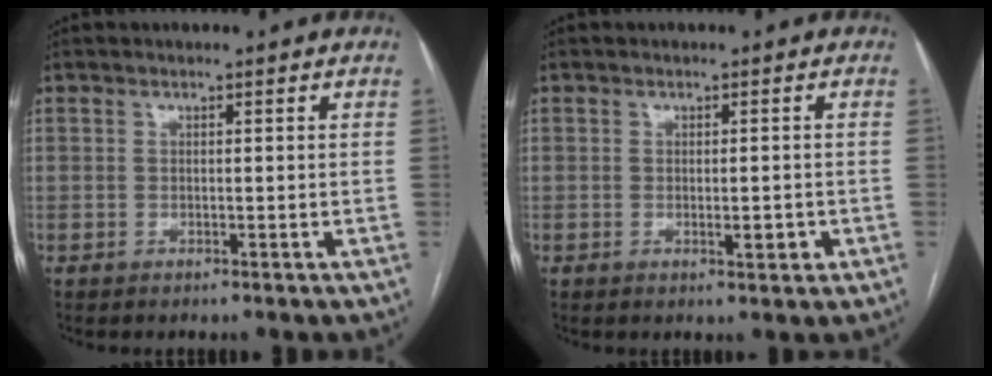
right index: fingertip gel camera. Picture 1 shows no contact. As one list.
[{"total": 2.3, "force": [-0.7, 0.6, 2.1], "torque": [-0.037, -0.003, -0.006]}]